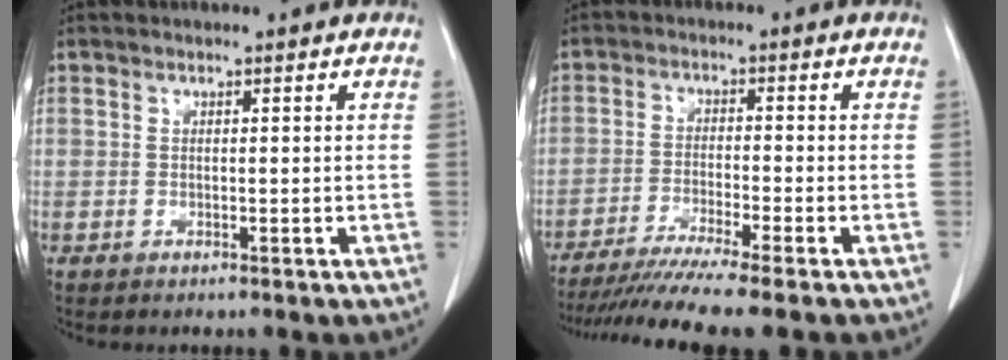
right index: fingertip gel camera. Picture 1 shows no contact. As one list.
[{"total": 10.5, "force": [-8.8, -1.7, 5.4], "torque": [-0.071, -0.032, -0.140]}]